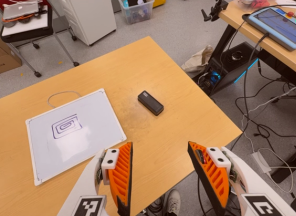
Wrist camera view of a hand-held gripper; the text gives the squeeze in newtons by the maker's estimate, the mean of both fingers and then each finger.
{"total": 0.0}